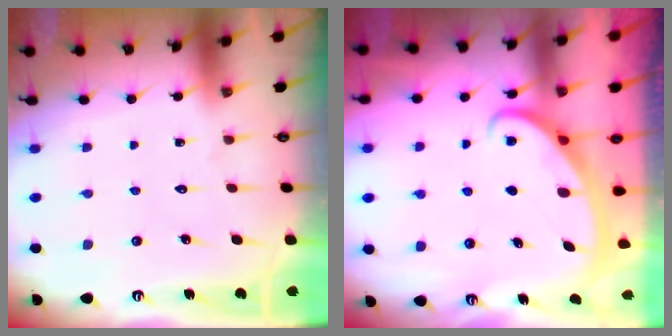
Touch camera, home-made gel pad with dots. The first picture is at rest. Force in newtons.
{"total": 2.7, "press": 2.7, "slide": 0.3}